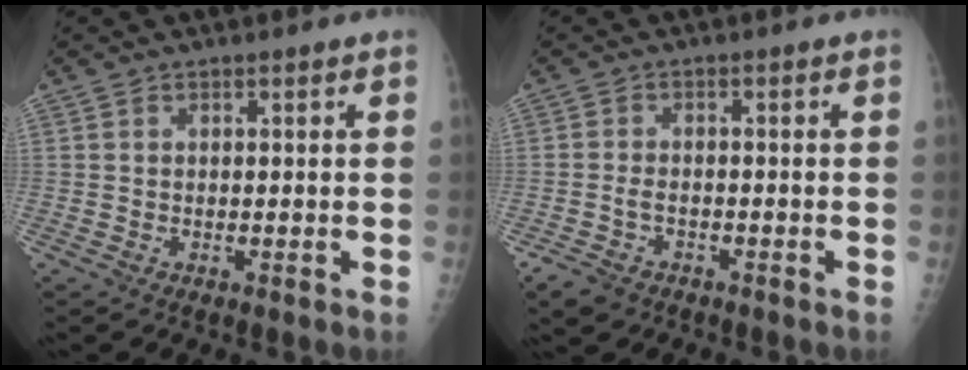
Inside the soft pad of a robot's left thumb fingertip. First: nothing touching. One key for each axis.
{"total": 4.8, "fx": -2.9, "fy": 3.1, "fz": 2.3, "tx": -0.052, "ty": 0.012, "tz": -0.047}